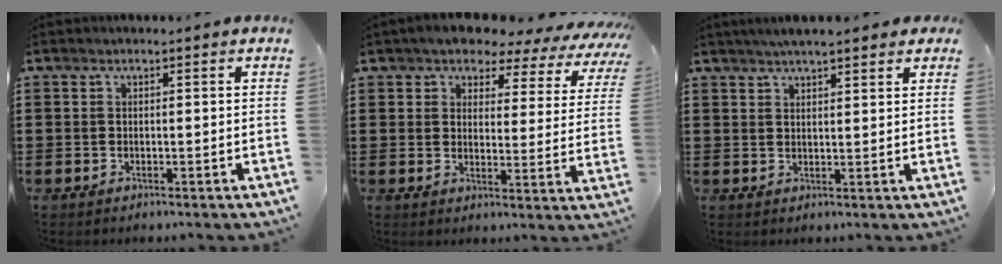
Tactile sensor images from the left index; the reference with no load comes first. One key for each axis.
{"total": 4.6, "fx": 4.2, "fy": 1.4, "fz": 1.1, "tx": -0.041, "ty": -0.024, "tz": 0.066}
{"total": 3.5, "fx": 3.1, "fy": 0.3, "fz": 1.7, "tx": -0.039, "ty": 0.005, "tz": 0.056}